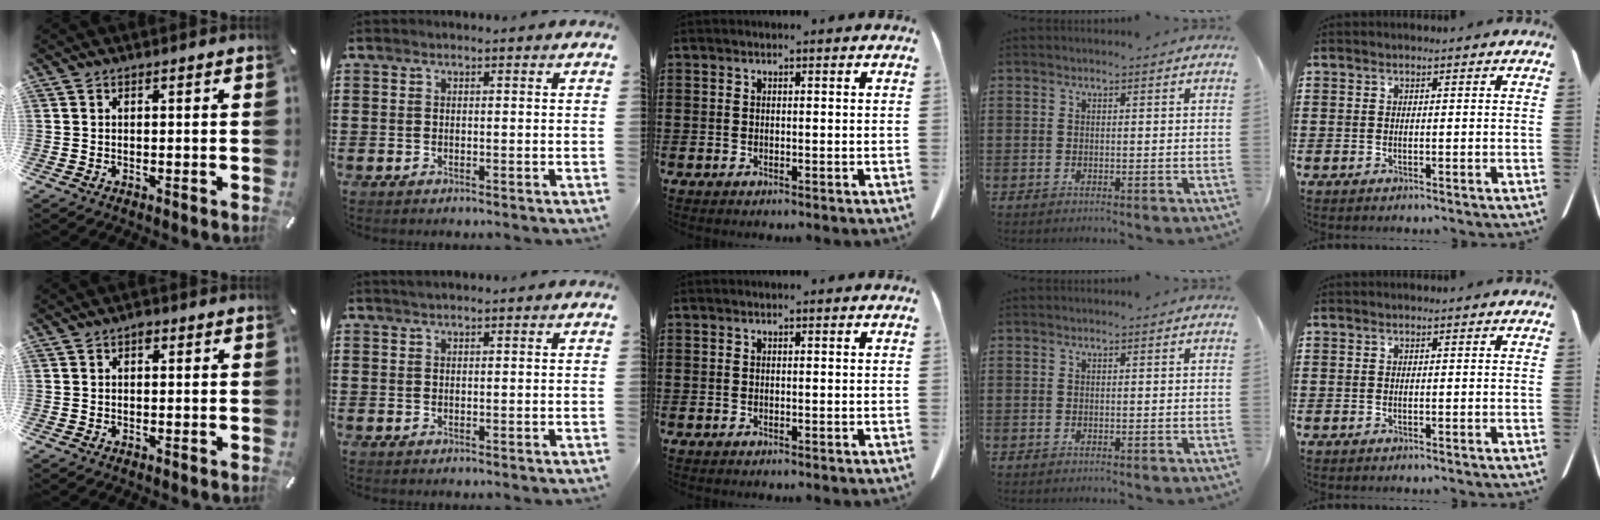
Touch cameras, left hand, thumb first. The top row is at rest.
{"thumb": {"total": 1.4, "force": [0.5, 1.0, 0.8], "torque": [-0.009, 0.004, 0.005]}, "index": {"total": 0.8, "force": [0.7, 0.0, 0.4], "torque": [-0.008, 0.000, 0.014]}}